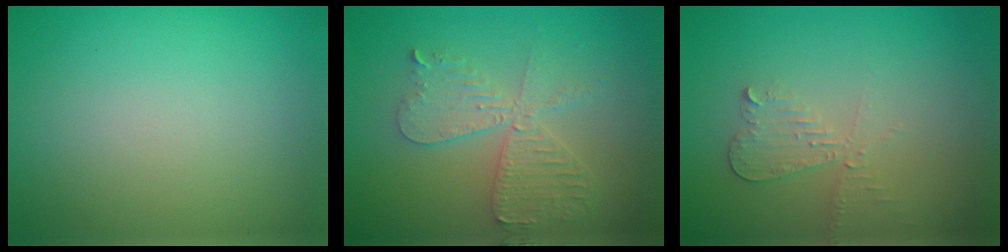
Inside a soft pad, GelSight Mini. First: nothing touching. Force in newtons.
{"total": 4.6, "press": 4.0, "slide": 2.3}
{"total": 2.1, "press": 2.1, "slide": 0.1}